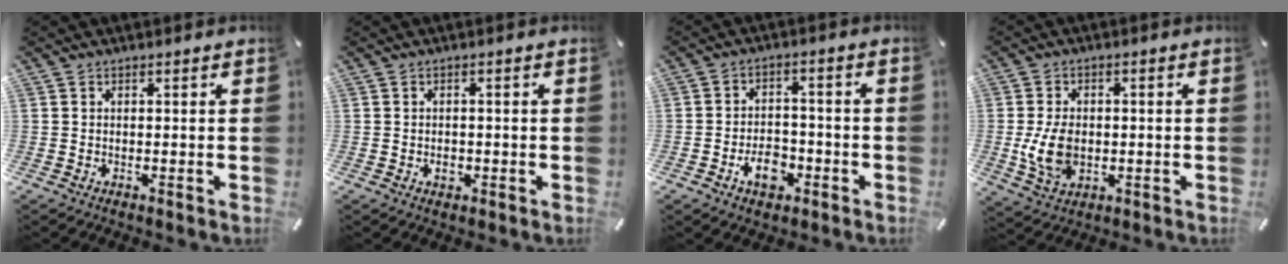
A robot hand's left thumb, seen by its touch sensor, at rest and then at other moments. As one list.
[{"total": 1.8, "force": [-0.5, 1.4, 1.0], "torque": [-0.018, 0.002, -0.010]}, {"total": 7.3, "force": [-3.2, 5.1, 4.2], "torque": [-0.067, 0.016, -0.054]}, {"total": 8.7, "force": [-1.1, 6.0, 6.2], "torque": [-0.134, -0.001, -0.021]}]